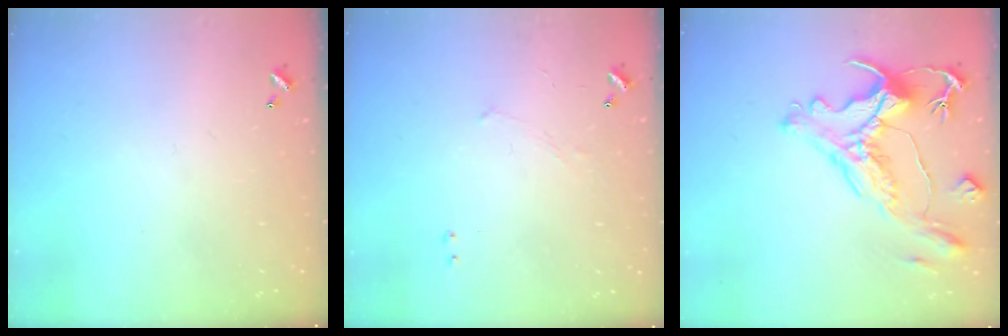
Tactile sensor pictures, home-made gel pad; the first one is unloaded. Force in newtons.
{"total": 3.0, "press": 3.0, "slide": 0.3}
{"total": 2.8, "press": 2.4, "slide": 1.5}